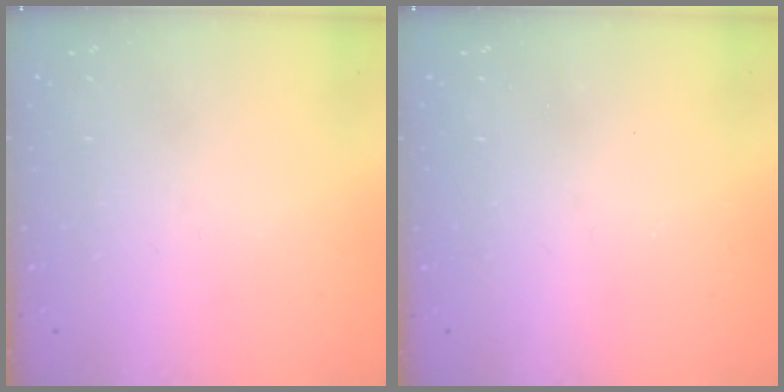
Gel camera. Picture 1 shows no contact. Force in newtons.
{"total": 2.5, "press": 2.4, "slide": 0.4}